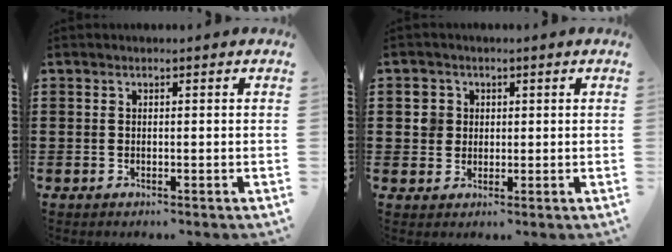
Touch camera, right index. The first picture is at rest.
{"total": 3.1, "force": [0.6, 3.0, 0.7], "torque": [-0.027, 0.012, 0.009]}